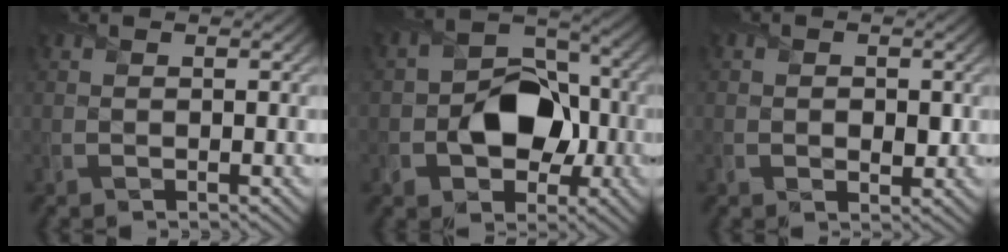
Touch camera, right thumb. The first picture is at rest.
{"total": 9.7, "force": [-2.1, 7.2, 6.2], "torque": [-0.094, 0.002, -0.048]}
{"total": 2.1, "force": [-0.1, 1.6, 1.3], "torque": [-0.015, -0.010, -0.002]}